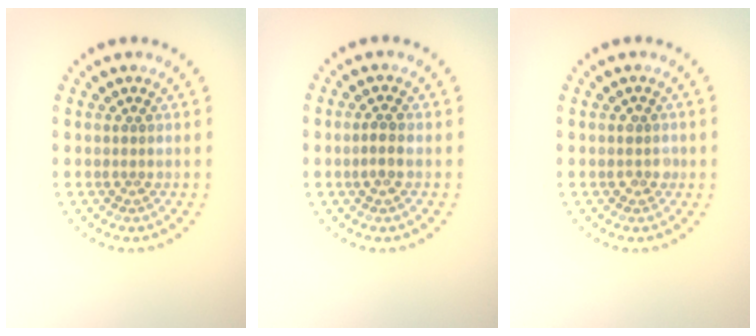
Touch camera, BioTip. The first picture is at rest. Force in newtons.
{"total": 1.2, "press": 1.0, "slide": 0.5}
{"total": 1.2, "press": 1.1, "slide": 0.2}